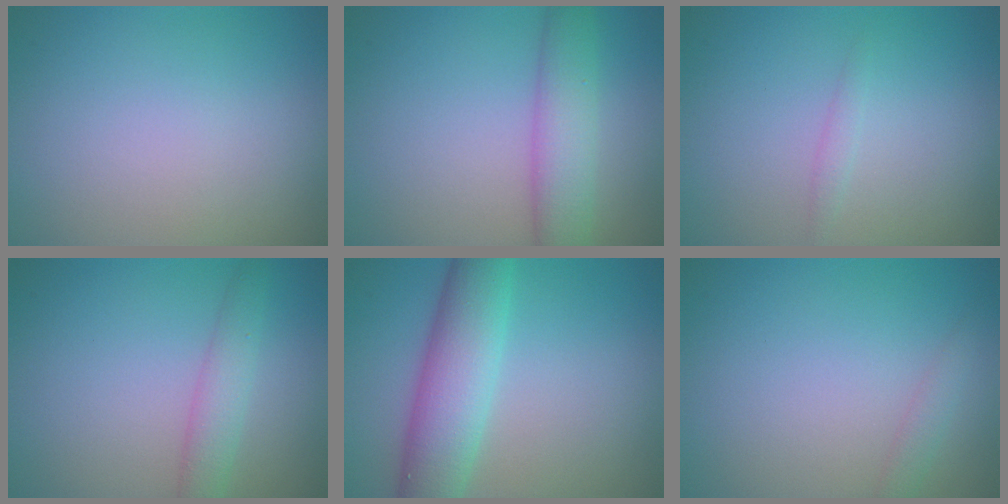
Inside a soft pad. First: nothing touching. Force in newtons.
{"total": 4.4, "press": 4.4, "slide": 0.3}
{"total": 0.7, "press": 0.7, "slide": 0.0}
{"total": 2.6, "press": 2.6, "slide": 0.1}
{"total": 6.9, "press": 6.9, "slide": 0.2}
{"total": 1.2, "press": 1.2, "slide": 0.0}